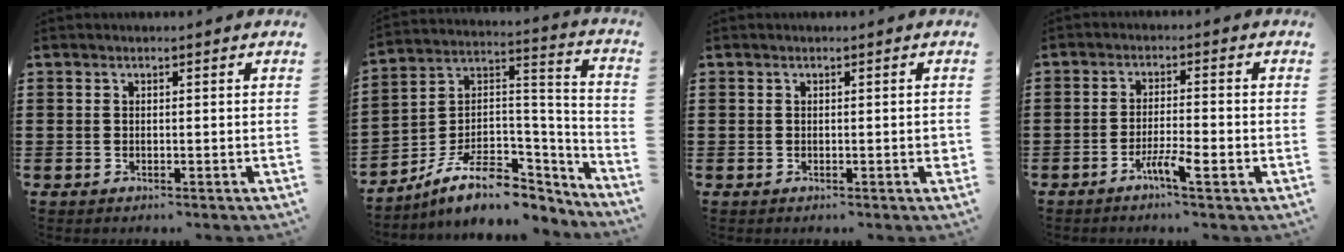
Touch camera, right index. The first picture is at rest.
{"total": 10.8, "force": [-6.8, 5.6, 6.2], "torque": [-0.126, 0.011, -0.123]}
{"total": 0.9, "force": [-0.1, 0.1, 0.9], "torque": [-0.017, -0.002, -0.001]}
{"total": 4.4, "force": [-2.7, 0.4, 3.5], "torque": [-0.072, -0.006, -0.052]}